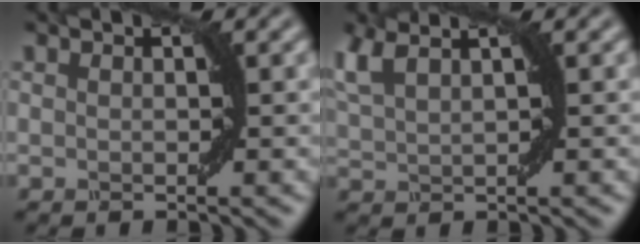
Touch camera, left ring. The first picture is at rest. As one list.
[{"total": 4.1, "force": [2.2, 1.7, 3.0], "torque": [-0.073, 0.024, 0.033]}]